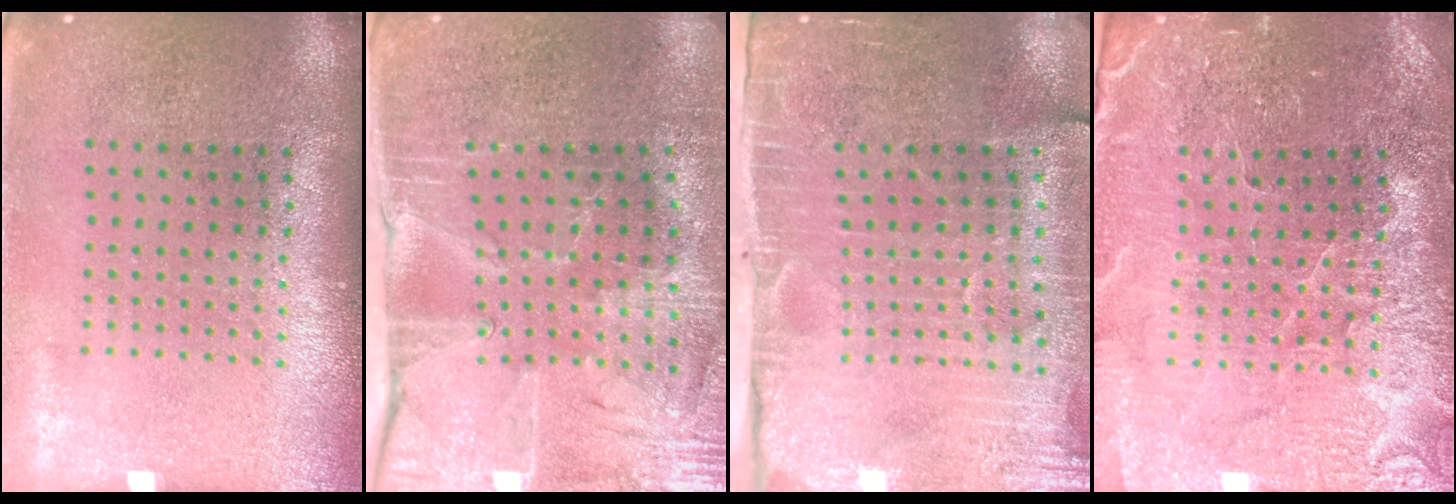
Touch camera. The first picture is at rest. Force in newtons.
{"total": 4.4, "press": 3.7, "slide": 2.4}
{"total": 4.5, "press": 3.9, "slide": 2.4}
{"total": 3.4, "press": 3.4, "slide": 0.3}